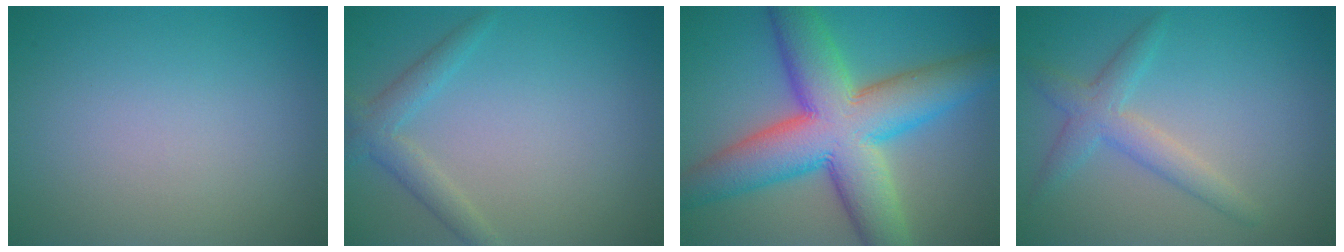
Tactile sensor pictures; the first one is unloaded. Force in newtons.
{"total": 2.3, "press": 2.3, "slide": 0.2}
{"total": 12.5, "press": 12.5, "slide": 0.5}
{"total": 3.0, "press": 3.0, "slide": 0.1}